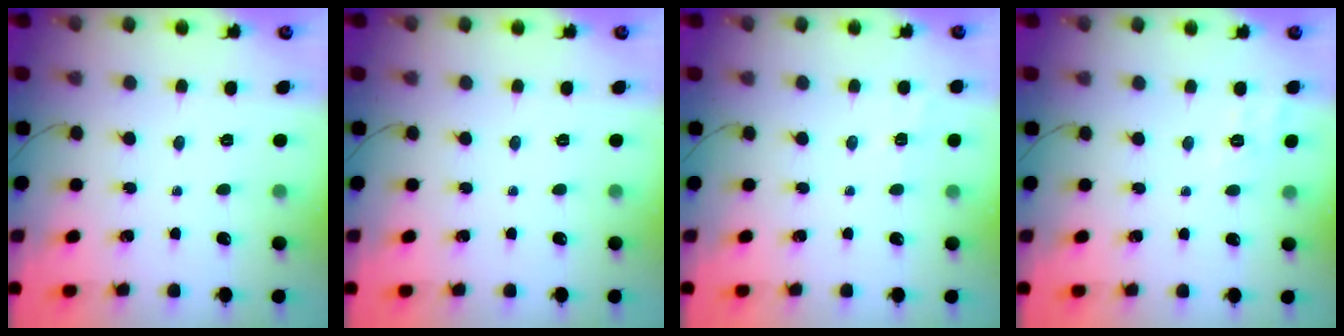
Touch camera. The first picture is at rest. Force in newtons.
{"total": 0.0}
{"total": 1.4, "press": 0.2, "slide": 1.4}
{"total": 2.9, "press": 2.1, "slide": 2.0}